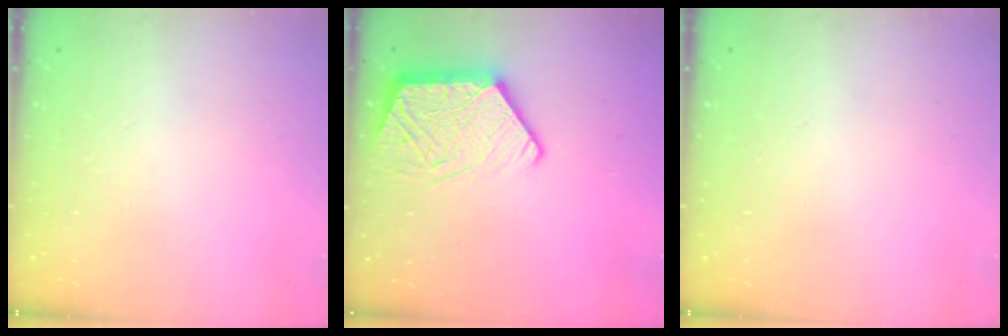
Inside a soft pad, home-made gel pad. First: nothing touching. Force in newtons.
{"total": 14.1, "press": 14.1, "slide": 1.4}
{"total": 0.0}